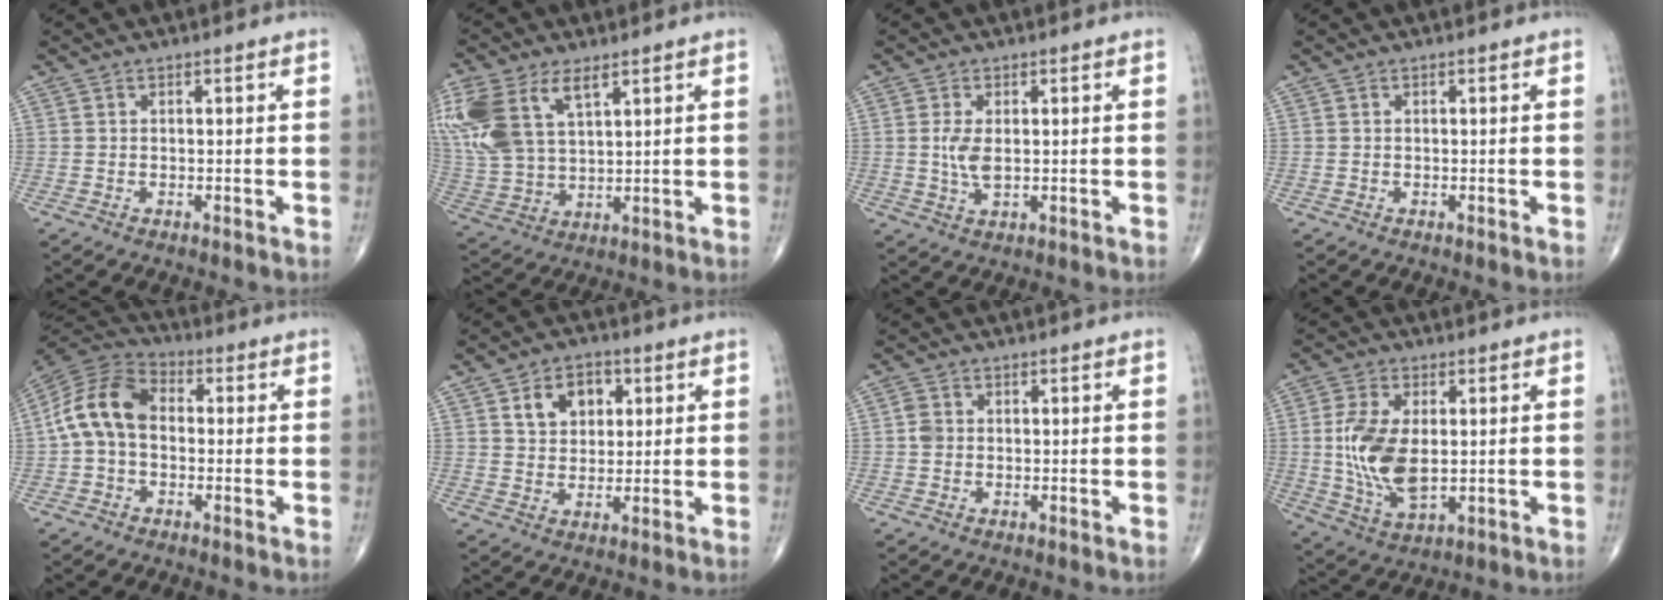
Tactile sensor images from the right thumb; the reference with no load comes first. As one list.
[{"total": 17.8, "force": [7.9, 9.8, 12.5], "torque": [-0.296, -0.003, 0.162]}, {"total": 4.2, "force": [0.3, 2.0, 3.7], "torque": [-0.079, -0.008, 0.010]}, {"total": 0.0}, {"total": 11.6, "force": [-0.2, 8.1, 8.3], "torque": [-0.152, 0.034, -0.017]}, {"total": 7.7, "force": [2.9, 5.6, 4.4], "torque": [-0.036, -0.008, 0.045]}, {"total": 2.1, "force": [0.0, 1.8, 1.1], "torque": [-0.016, 0.005, -0.003]}, {"total": 12.8, "force": [0.5, 6.8, 10.8], "torque": [-0.217, -0.012, 0.019]}]